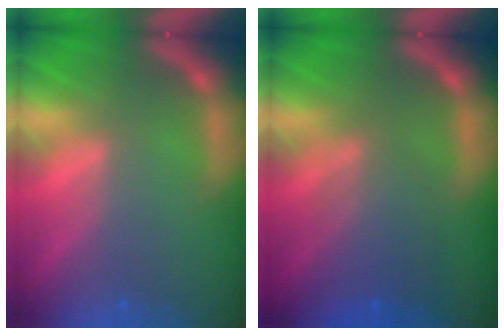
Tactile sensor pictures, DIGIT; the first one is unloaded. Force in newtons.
{"total": 4.6}